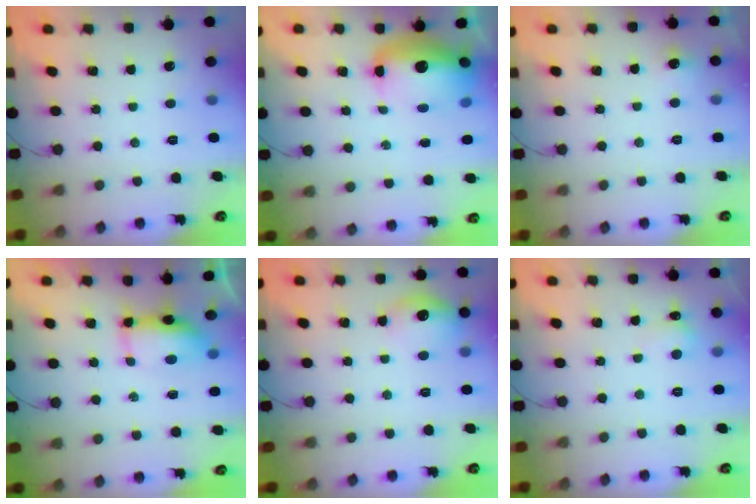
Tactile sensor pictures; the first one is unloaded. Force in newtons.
{"total": 16.8, "press": 14.2, "slide": 8.9}
{"total": 4.0, "press": 3.7, "slide": 1.6}
{"total": 6.9, "press": 6.9, "slide": 0.9}
{"total": 11.1, "press": 11.1, "slide": 0.2}
{"total": 5.3, "press": 5.2, "slide": 1.1}